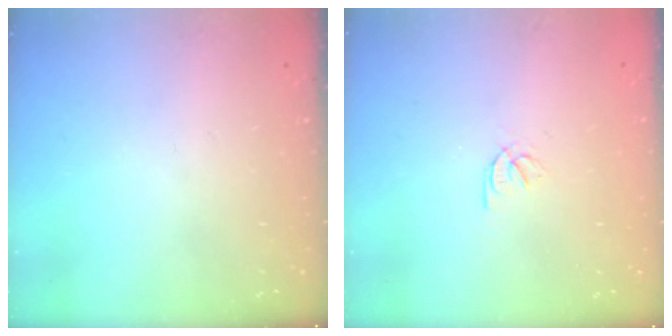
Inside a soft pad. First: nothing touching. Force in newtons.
{"total": 2.2, "press": 2.2, "slide": 0.2}